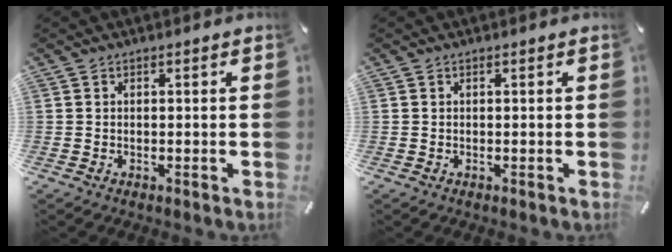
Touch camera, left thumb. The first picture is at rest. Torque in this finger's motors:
{"motor_torque": [0.00, 0.00, -0.03, -0.03, 0.00]}